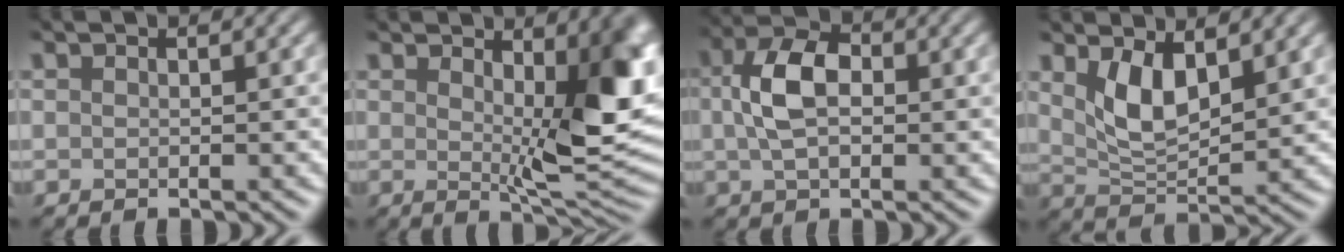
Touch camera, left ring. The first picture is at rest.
{"total": 10.8, "force": [2.1, 4.3, 9.7], "torque": [-0.126, -0.011, 0.029]}
{"total": 4.7, "force": [-0.3, 3.1, 3.6], "torque": [-0.074, 0.003, -0.015]}
{"total": 3.9, "force": [1.2, 1.8, 3.2], "torque": [-0.063, -0.017, 0.021]}